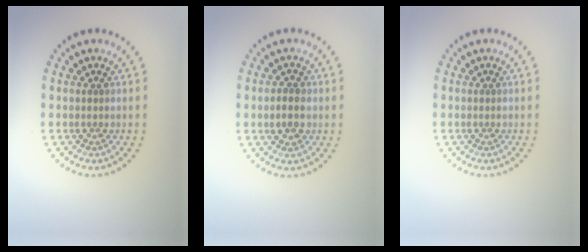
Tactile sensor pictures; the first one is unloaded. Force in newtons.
{"total": 2.1, "press": 2.1, "slide": 0.2}
{"total": 0.0}